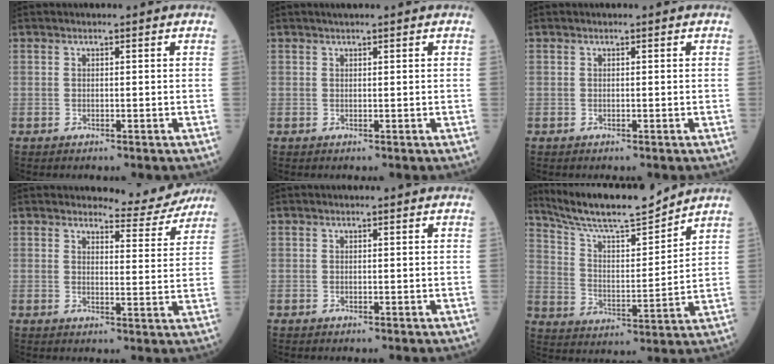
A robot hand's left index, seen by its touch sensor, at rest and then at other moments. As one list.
[{"total": 1.3, "force": [1.0, 0.1, 0.7], "torque": [-0.010, 0.012, 0.018]}, {"total": 0.0}, {"total": 6.0, "force": [6.0, 0.6, -0.2], "torque": [-0.004, -0.024, 0.066]}, {"total": 0.0}, {"total": 13.9, "force": [13.0, 0.5, 4.9], "torque": [-0.100, -0.001, 0.228]}]